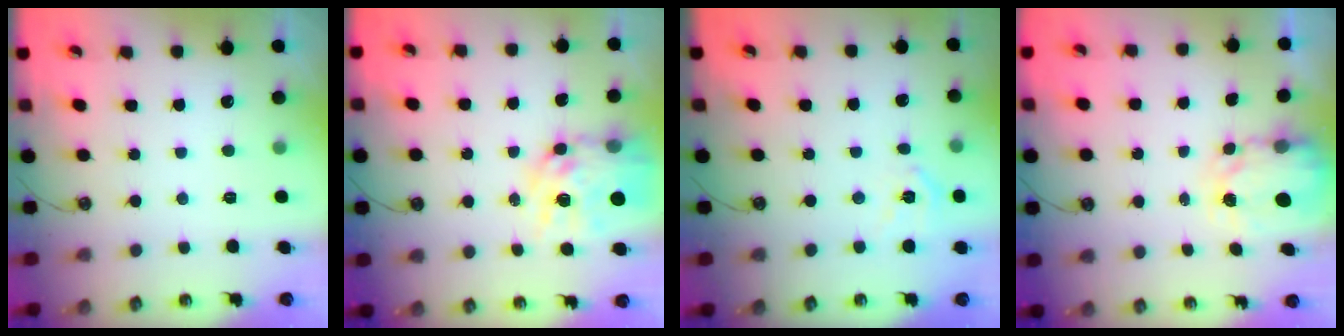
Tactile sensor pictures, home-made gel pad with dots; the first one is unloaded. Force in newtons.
{"total": 14.2, "press": 14.1, "slide": 1.5}
{"total": 7.8, "press": 7.7, "slide": 1.0}
{"total": 3.9, "press": 3.9, "slide": 0.1}